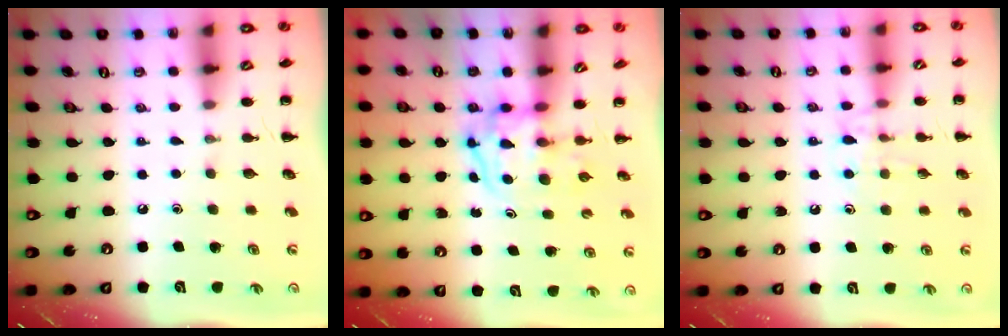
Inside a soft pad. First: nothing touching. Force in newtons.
{"total": 3.7, "press": 3.7, "slide": 0.6}
{"total": 8.9, "press": 8.8, "slide": 1.1}